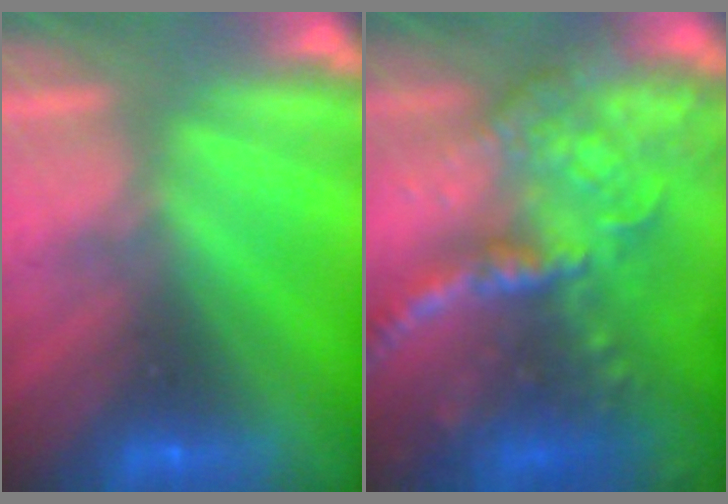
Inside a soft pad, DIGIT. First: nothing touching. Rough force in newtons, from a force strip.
{"total": 5.8}